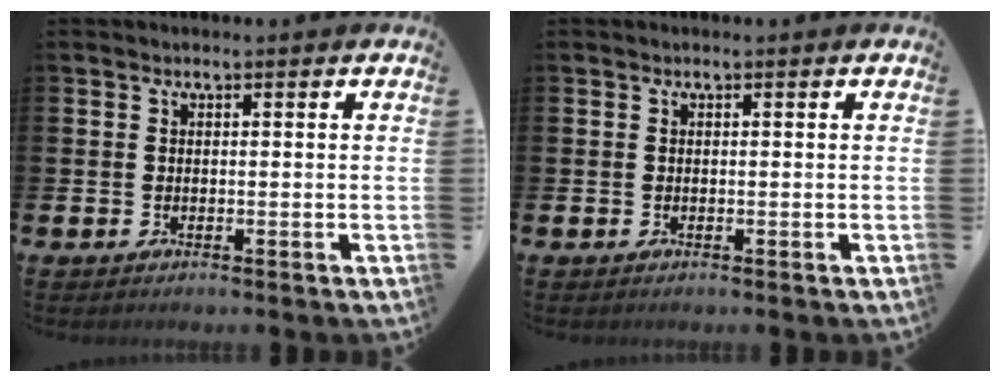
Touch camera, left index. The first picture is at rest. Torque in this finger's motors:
{"motor_torque": [0.00, 0.00, 0.00, 0.00]}